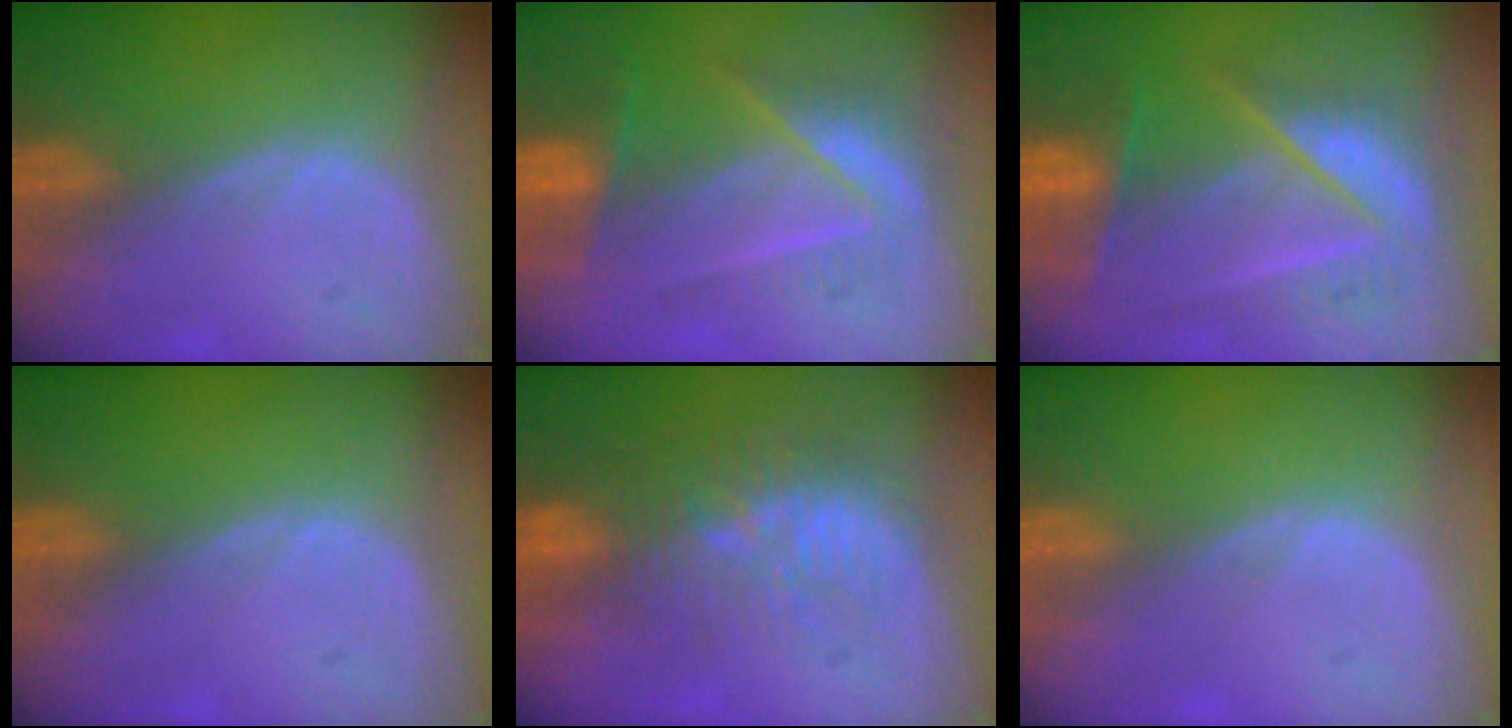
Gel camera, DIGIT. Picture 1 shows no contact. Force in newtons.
{"total": 6.8, "press": 6.7, "slide": 1.2}
{"total": 9.0, "press": 8.1, "slide": 3.8}
{"total": 0.0}
{"total": 9.4, "press": 8.9, "slide": 2.9}
{"total": 0.0}